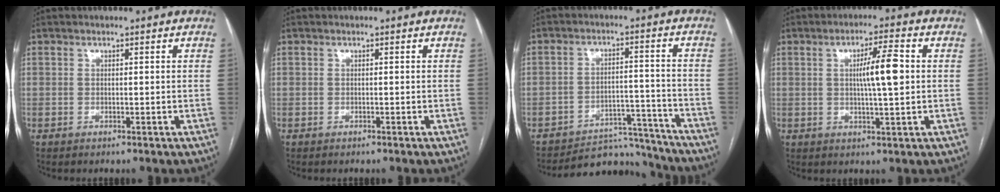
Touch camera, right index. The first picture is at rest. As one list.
[{"total": 0.0}, {"total": 10.9, "force": [-10.7, 2.3, -0.6], "torque": [0.026, 0.033, -0.156]}, {"total": 6.7, "force": [0.7, 0.5, 6.6], "torque": [-0.110, 0.008, 0.011]}]